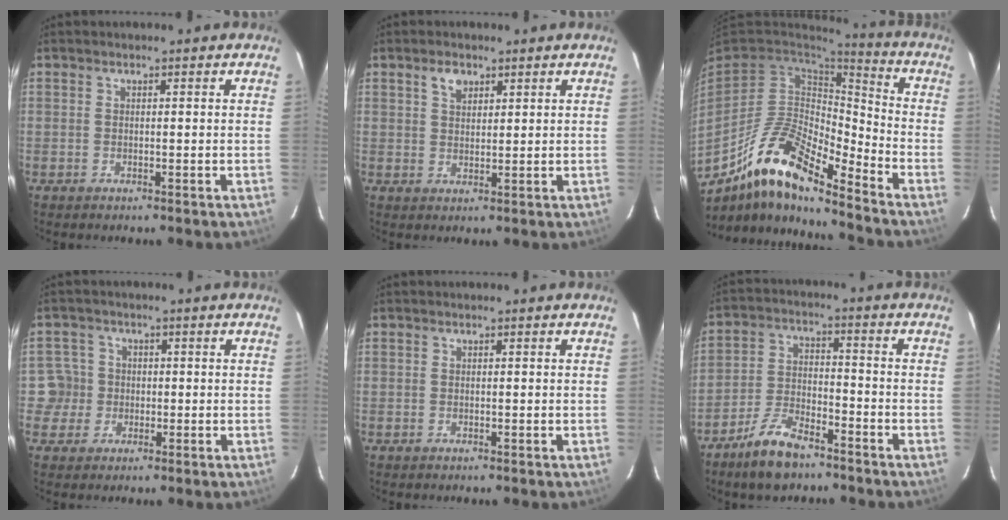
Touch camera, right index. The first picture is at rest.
{"total": 3.0, "force": [1.9, 1.5, 1.7], "torque": [-0.027, 0.007, 0.035]}
{"total": 16.6, "force": [-11.7, 4.2, 11.0], "torque": [-0.208, -0.013, -0.227]}
{"total": 3.8, "force": [-0.5, 3.8, 0.0], "torque": [0.011, 0.015, -0.009]}
{"total": 0.0}
{"total": 9.4, "force": [-7.2, 3.2, 5.1], "torque": [-0.117, 0.000, -0.135]}